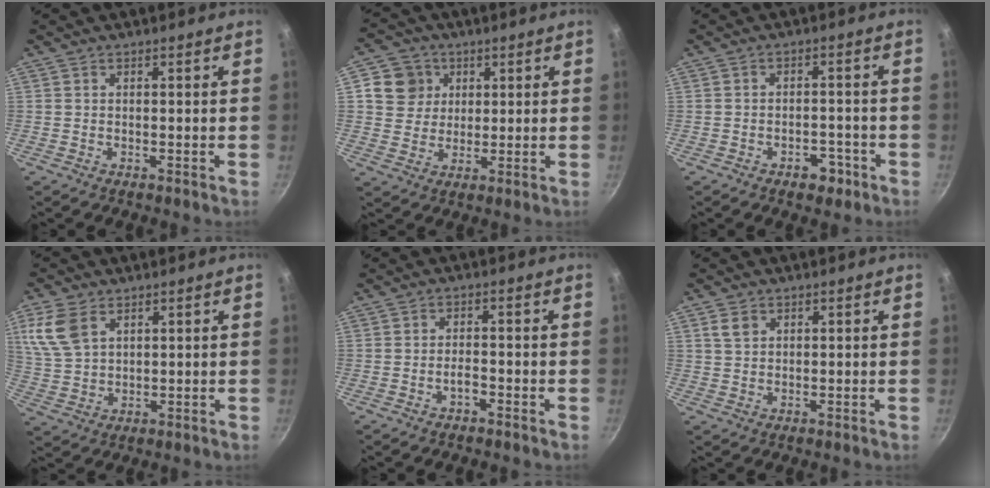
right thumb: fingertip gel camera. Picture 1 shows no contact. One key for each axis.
{"total": 7.6, "fx": 2.4, "fy": 6.9, "fz": 2.1, "tx": -0.002, "ty": 0.000, "tz": 0.038}
{"total": 4.6, "fx": -2.6, "fy": 2.8, "fz": 2.5, "tx": -0.014, "ty": 0.022, "tz": -0.029}
{"total": 8.9, "fx": 4.1, "fy": 5.6, "fz": 5.6, "tx": -0.113, "ty": -0.009, "tz": 0.088}
{"total": 2.1, "fx": -1.3, "fy": 0.9, "fz": 1.3, "tx": -0.019, "ty": 0.016, "tz": -0.025}
{"total": 3.0, "fx": 1.4, "fy": 2.2, "fz": 1.6, "tx": -0.020, "ty": -0.001, "tz": 0.028}